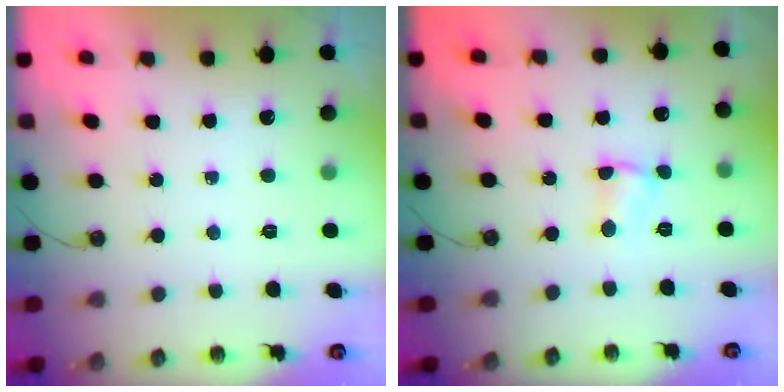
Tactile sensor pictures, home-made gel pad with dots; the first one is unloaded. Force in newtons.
{"total": 2.9, "press": 2.8, "slide": 0.3}